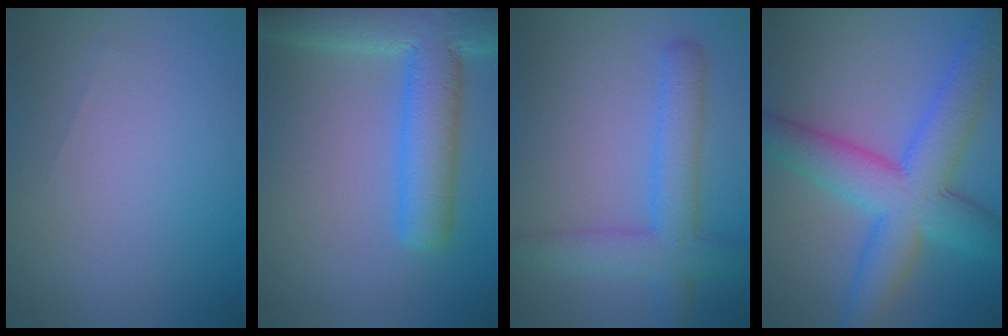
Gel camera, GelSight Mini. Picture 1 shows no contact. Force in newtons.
{"total": 8.6, "press": 8.6, "slide": 0.5}
{"total": 5.0, "press": 5.0, "slide": 0.1}
{"total": 9.0, "press": 9.0, "slide": 0.2}